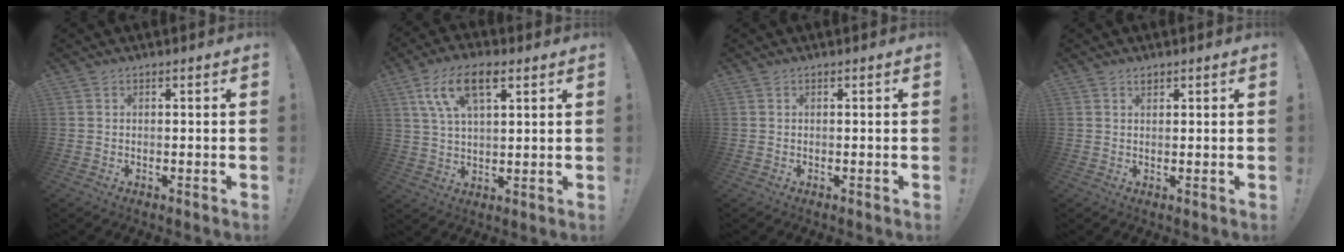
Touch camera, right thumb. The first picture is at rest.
{"total": 11.9, "force": [5.5, 5.7, 8.9], "torque": [-0.156, 0.002, 0.104]}
{"total": 0.0}
{"total": 1.2, "force": [1.1, 0.4, 0.2], "torque": [0.004, -0.002, 0.019]}